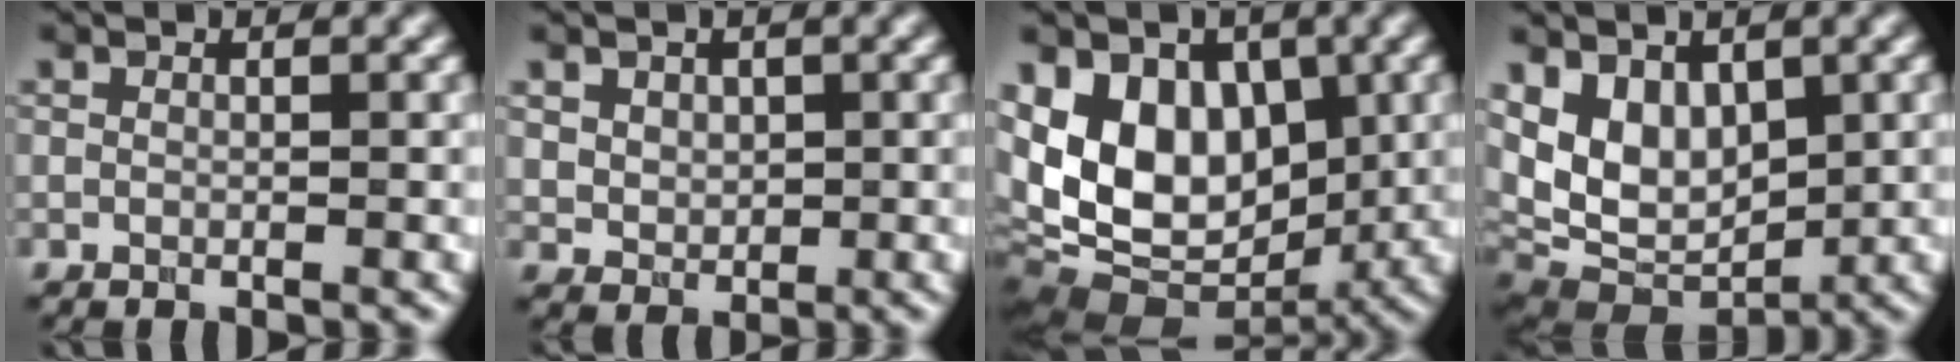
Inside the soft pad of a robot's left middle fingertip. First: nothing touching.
{"total": 2.4, "force": [1.1, 1.9, 1.0], "torque": [-0.029, -0.002, 0.029]}
{"total": 13.8, "force": [0.7, 9.9, 9.7], "torque": [-0.142, 0.016, 0.009]}
{"total": 7.3, "force": [2.0, 4.6, 5.3], "torque": [-0.100, -0.012, 0.041]}